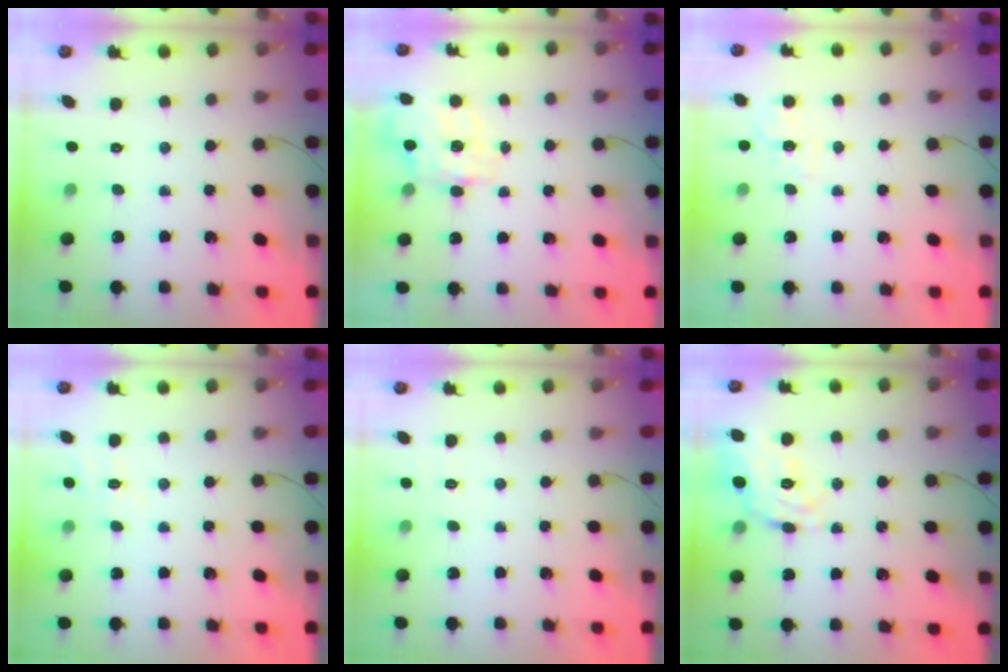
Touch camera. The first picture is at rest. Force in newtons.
{"total": 3.6, "press": 3.5, "slide": 1.0}
{"total": 2.2, "press": 1.6, "slide": 1.6}
{"total": 5.7, "press": 5.1, "slide": 2.5}
{"total": 5.3, "press": 5.0, "slide": 1.8}
{"total": 13.1, "press": 13.0, "slide": 1.5}